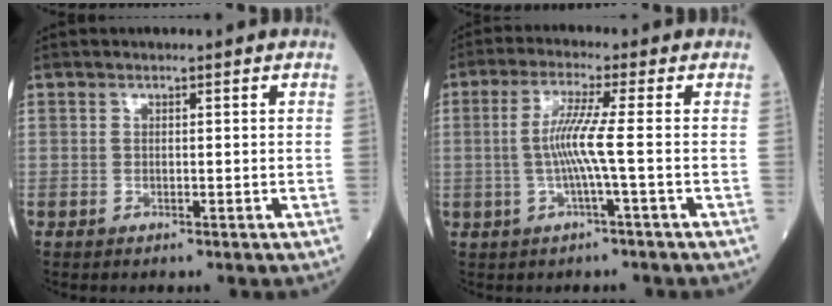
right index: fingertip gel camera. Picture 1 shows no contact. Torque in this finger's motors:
{"motor_torque": [0.94, -0.17, 0.55, 0.19]}